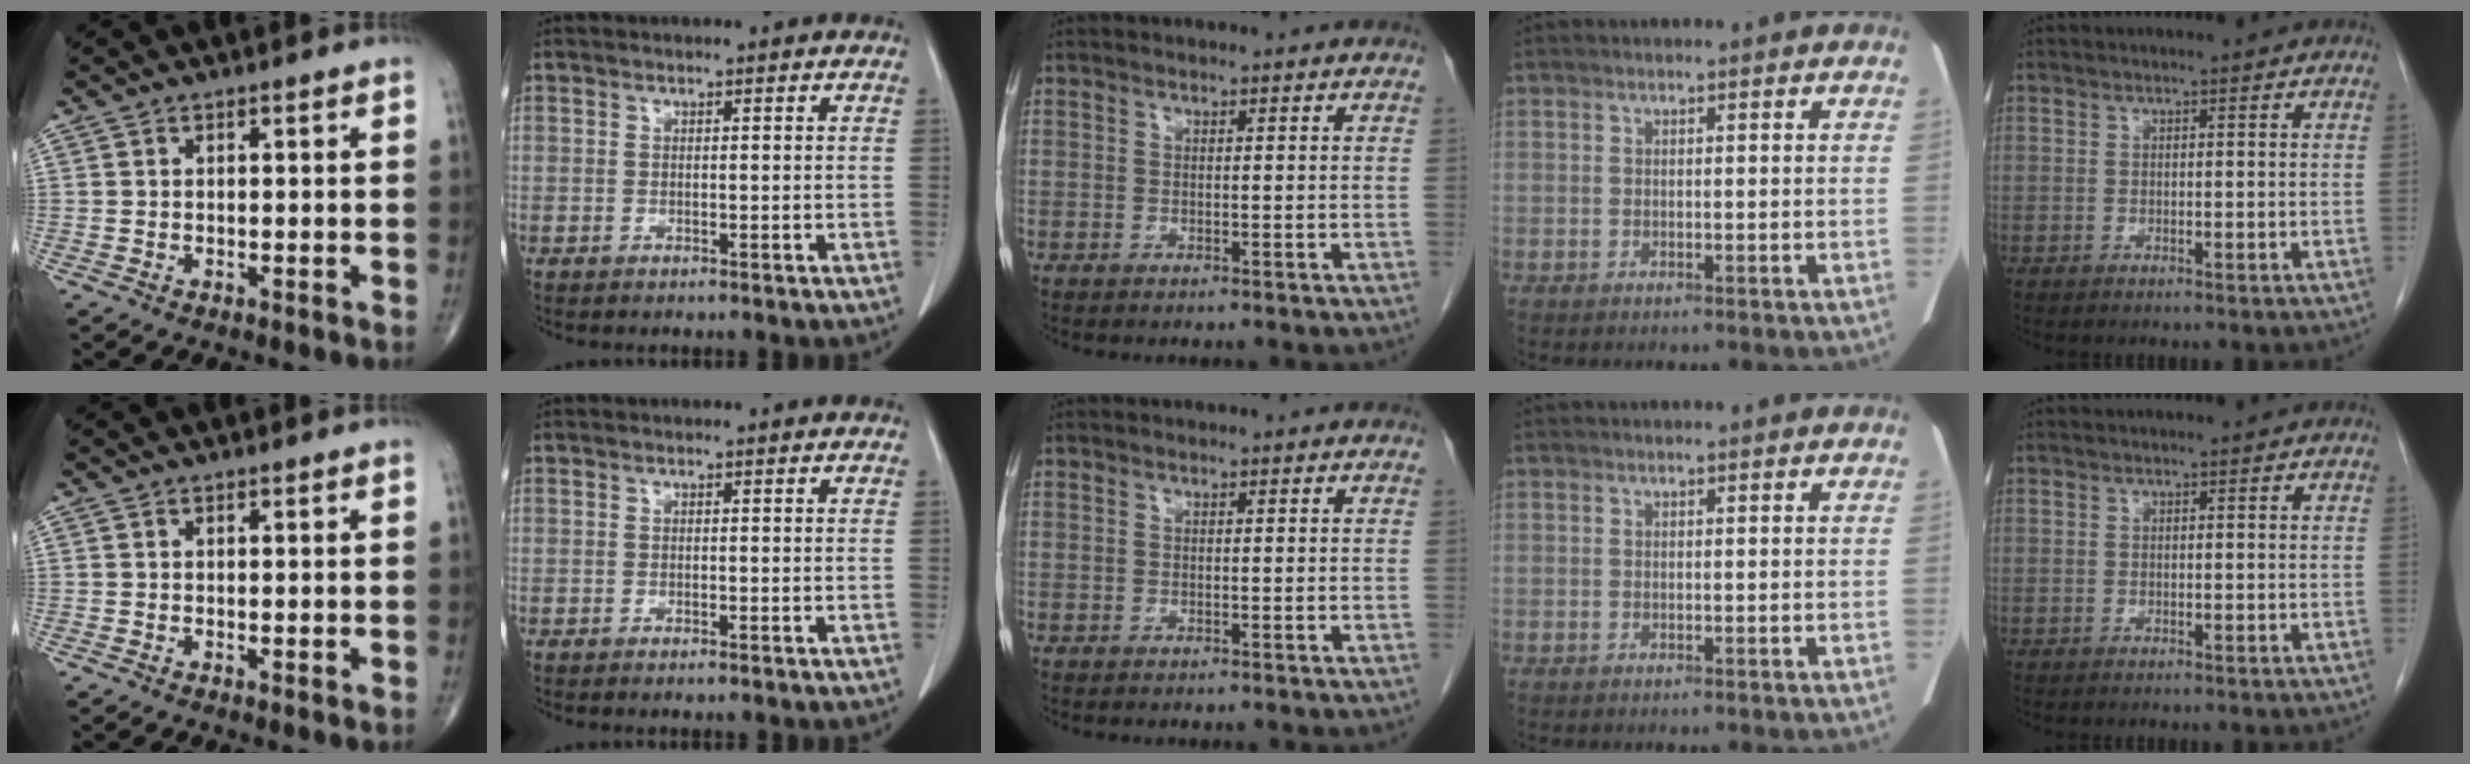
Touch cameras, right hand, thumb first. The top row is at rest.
{"thumb": {"total": 0.5, "force": [0.0, 0.1, 0.5], "torque": [-0.012, -0.004, -0.001]}, "index": {"total": 0.5, "force": [-0.4, 0.0, 0.3], "torque": [-0.010, -0.001, -0.006]}}